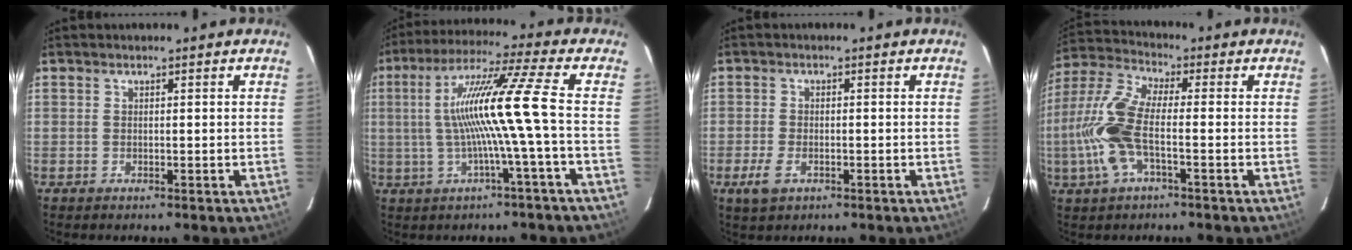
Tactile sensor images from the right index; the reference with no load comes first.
{"total": 12.6, "force": [-1.3, -2.4, 12.3], "torque": [-0.219, 0.005, -0.018]}
{"total": 4.0, "force": [-2.0, 2.2, 2.7], "torque": [-0.065, -0.006, -0.034]}
{"total": 11.9, "force": [-2.8, 3.8, 10.9], "torque": [-0.255, 0.003, -0.061]}